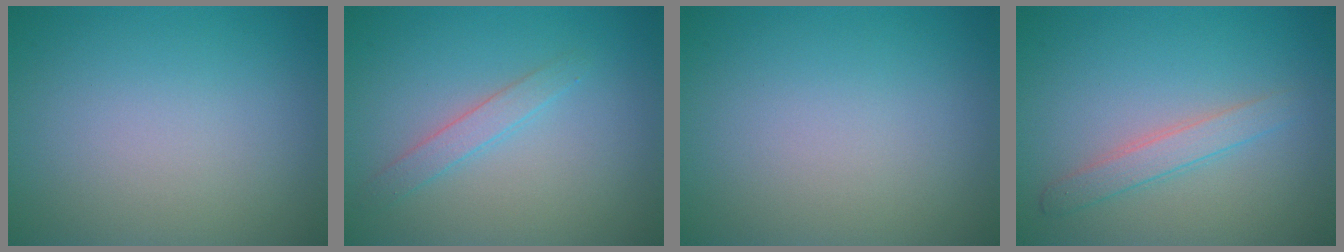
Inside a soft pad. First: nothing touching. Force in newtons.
{"total": 1.6, "press": 1.6, "slide": 0.0}
{"total": 0.0}
{"total": 2.1, "press": 2.1, "slide": 0.0}